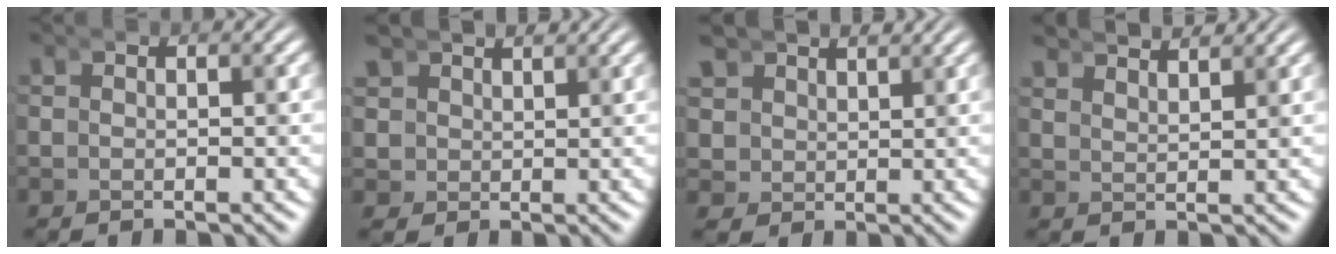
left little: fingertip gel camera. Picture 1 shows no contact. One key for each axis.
{"total": 2.6, "fx": 1.6, "fy": 2.0, "fz": 0.4, "tx": -0.041, "ty": -0.019, "tz": 0.041}
{"total": 3.2, "fx": 1.5, "fy": 2.8, "fz": 0.6, "tx": -0.054, "ty": -0.032, "tz": 0.043}
{"total": 2.7, "fx": 2.7, "fy": 0.1, "fz": 0.5, "tx": -0.012, "ty": 0.001, "tz": 0.046}